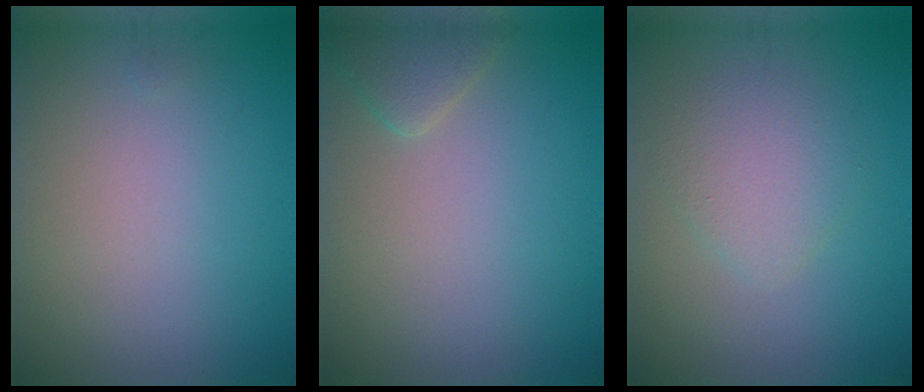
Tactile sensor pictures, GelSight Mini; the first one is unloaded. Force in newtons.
{"total": 1.9, "press": 1.9, "slide": 0.1}
{"total": 2.9, "press": 2.9, "slide": 0.2}